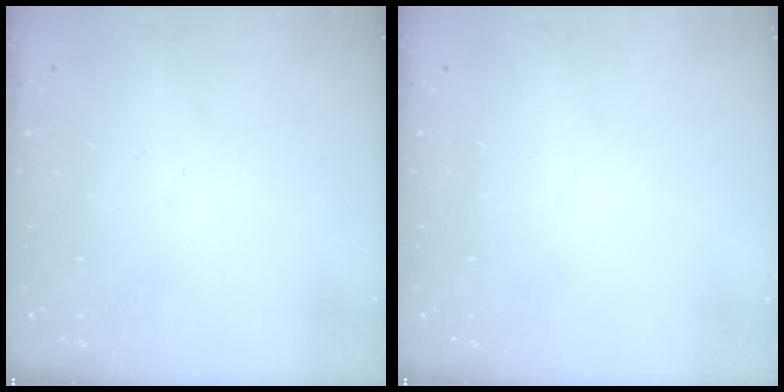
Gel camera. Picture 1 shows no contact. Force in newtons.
{"total": 0.0}